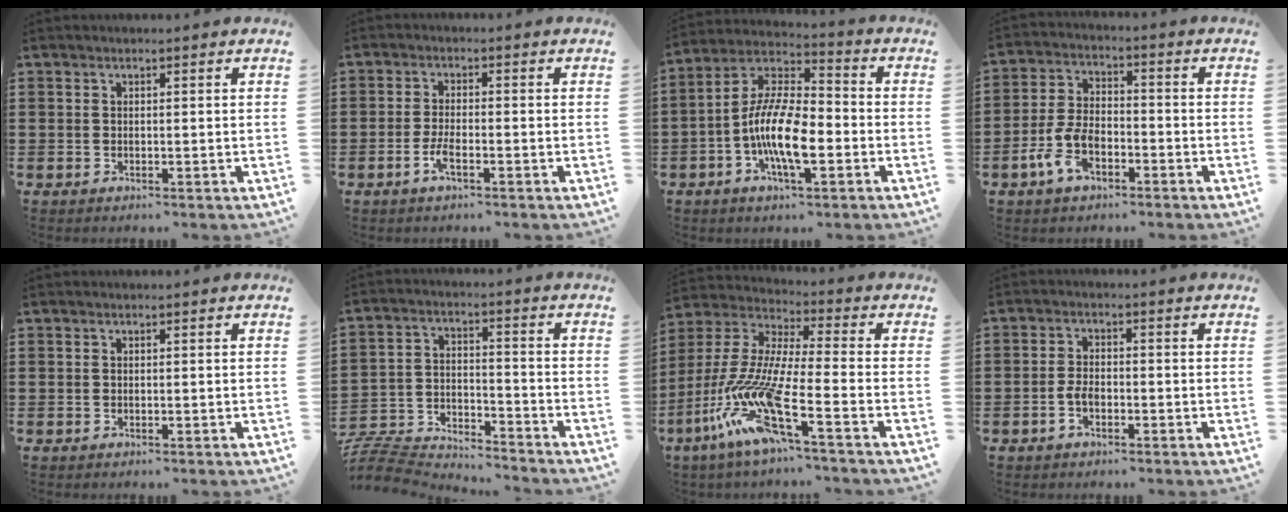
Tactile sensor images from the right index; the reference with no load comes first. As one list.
[{"total": 3.1, "force": [-1.5, 0.6, 2.6], "torque": [-0.060, -0.007, -0.030]}, {"total": 12.0, "force": [-3.8, 4.5, 10.4], "torque": [-0.227, -0.002, -0.073]}, {"total": 7.1, "force": [-3.6, 3.7, 4.8], "torque": [-0.124, 0.000, -0.073]}, {"total": 0.0}, {"total": 7.2, "force": [-7.1, 1.0, 0.8], "torque": [-0.040, 0.000, -0.149]}, {"total": 14.1, "force": [-8.4, 1.8, 11.1], "torque": [-0.262, -0.025, -0.170]}, {"total": 2.7, "force": [-1.3, 1.2, 2.1], "torque": [-0.057, -0.005, -0.027]}]